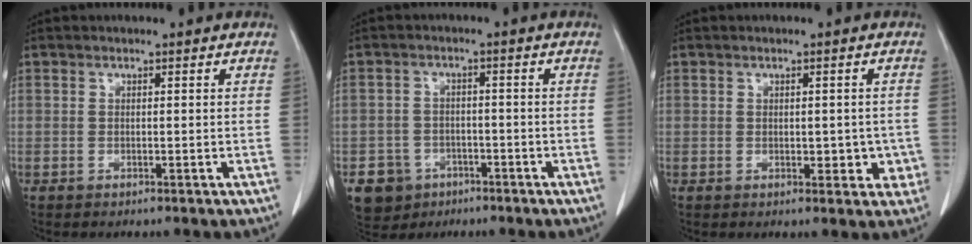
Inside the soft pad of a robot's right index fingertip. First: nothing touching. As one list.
[{"total": 7.1, "force": [-3.7, 5.9, 1.4], "torque": [-0.033, 0.010, -0.052]}, {"total": 4.8, "force": [-0.9, 2.8, 3.8], "torque": [-0.040, 0.010, -0.005]}]